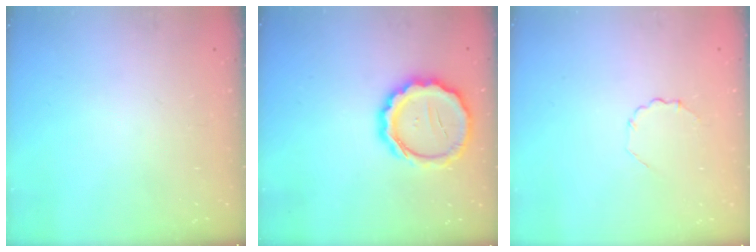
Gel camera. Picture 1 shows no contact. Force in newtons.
{"total": 14.7, "press": 14.4, "slide": 3.1}
{"total": 2.8, "press": 2.6, "slide": 1.1}